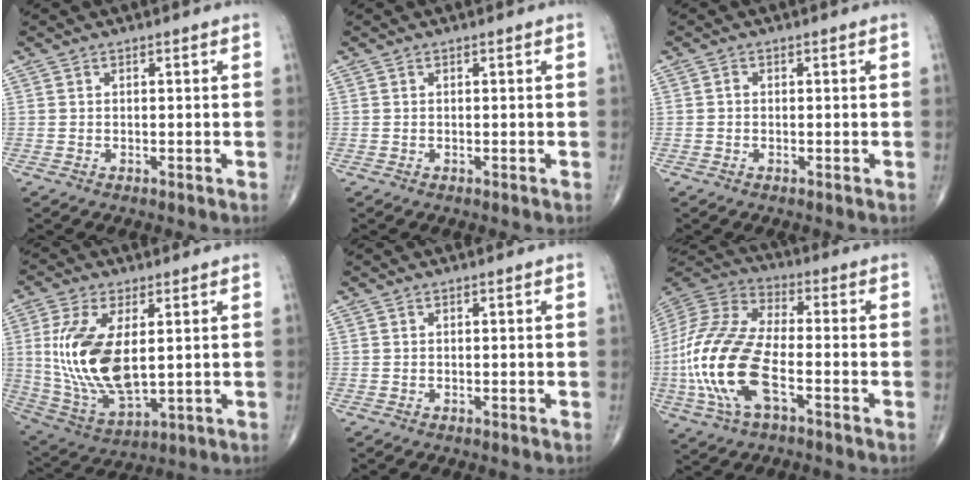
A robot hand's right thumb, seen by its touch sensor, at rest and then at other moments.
{"total": 0.0}
{"total": 0.6, "force": [-0.1, 0.4, 0.3], "torque": [-0.003, 0.001, -0.006]}
{"total": 17.0, "force": [2.1, 8.0, 14.8], "torque": [-0.302, -0.019, 0.056]}
{"total": 0.0}
{"total": 20.0, "force": [-5.5, 8.9, 17.0], "torque": [-0.385, 0.019, -0.103]}